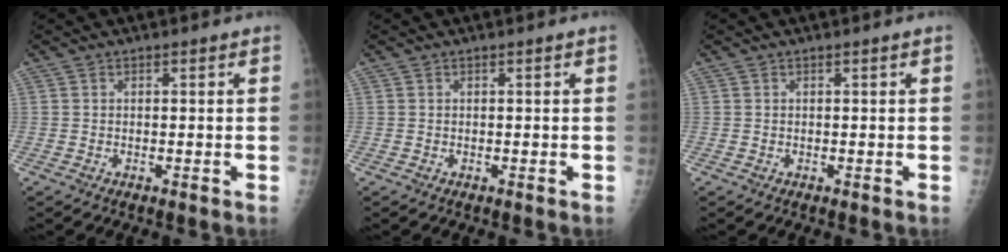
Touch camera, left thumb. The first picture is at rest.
{"total": 0.0}
{"total": 0.0}